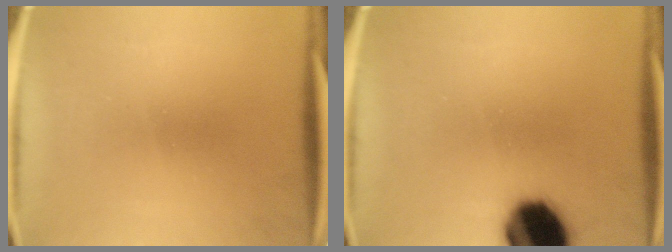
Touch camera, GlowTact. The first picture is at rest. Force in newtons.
{"total": 18.4}